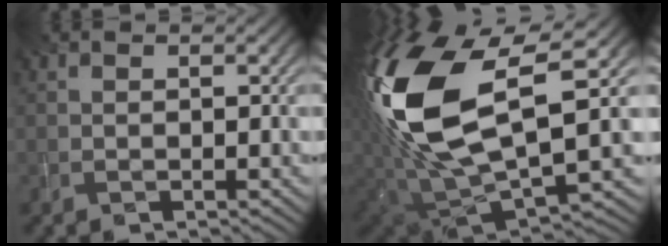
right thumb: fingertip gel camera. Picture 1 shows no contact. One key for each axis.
{"total": 18.2, "fx": 4.0, "fy": 9.2, "fz": 15.2, "tx": -0.364, "ty": -0.006, "tz": 0.077}